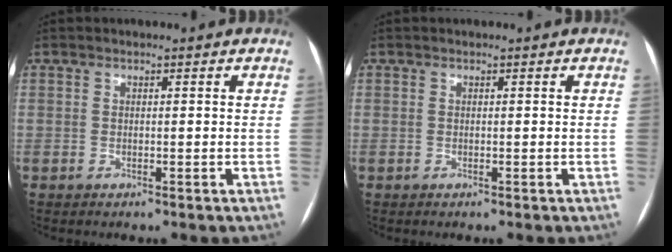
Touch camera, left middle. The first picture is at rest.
{"total": 0.0}